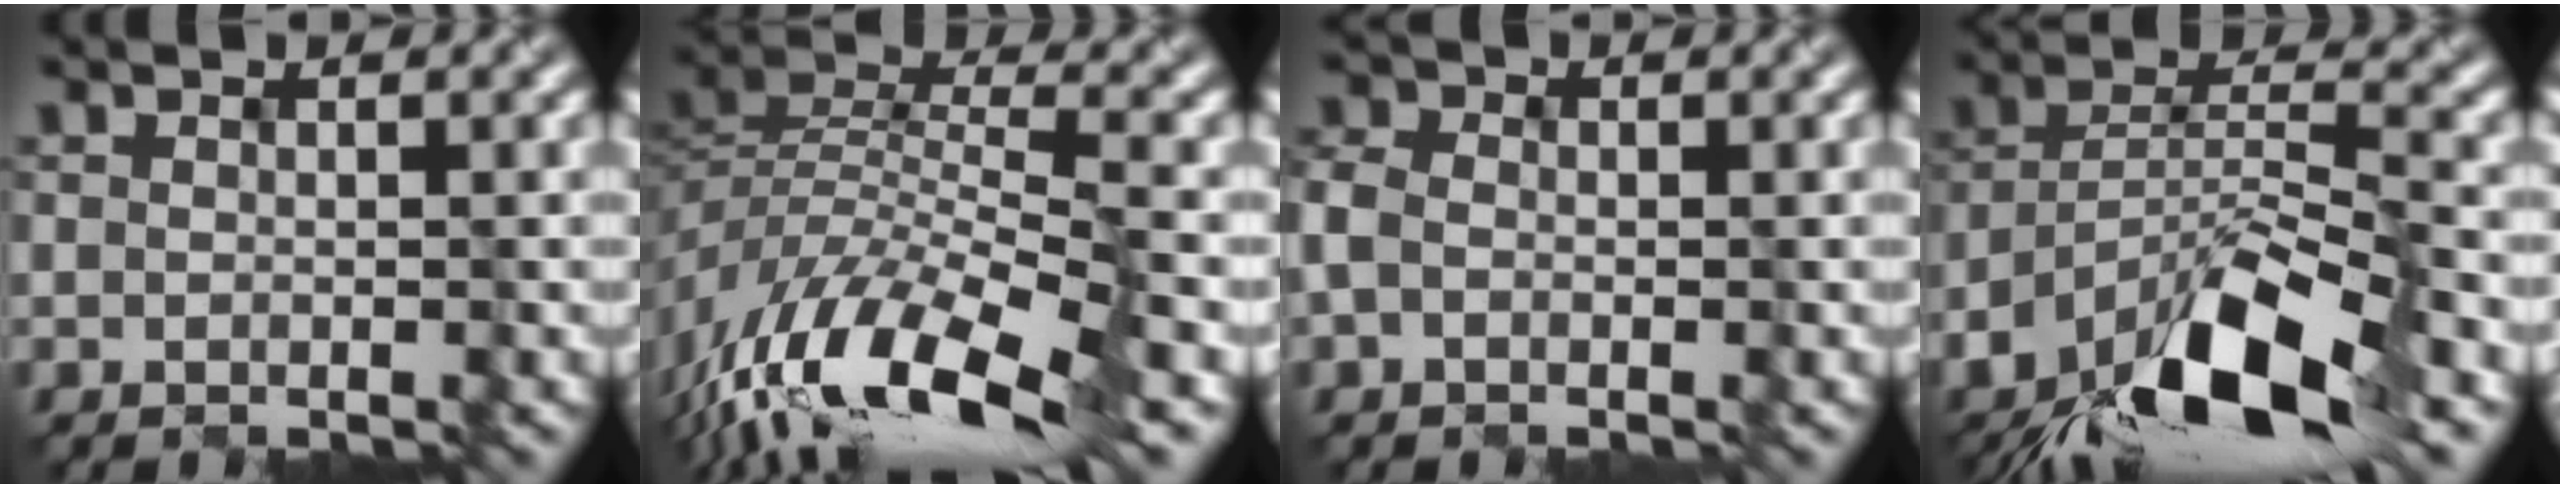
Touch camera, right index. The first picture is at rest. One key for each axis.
{"total": 11.4, "fx": -7.6, "fy": 3.8, "fz": 7.6, "tx": -0.140, "ty": -0.002, "tz": -0.148}
{"total": 2.1, "fx": -0.9, "fy": 1.7, "fz": 0.9, "tx": -0.029, "ty": 0.004, "tz": -0.023}
{"total": 11.2, "fx": -7.3, "fy": 2.7, "fz": 8.1, "tx": -0.149, "ty": 0.000, "tz": -0.139}